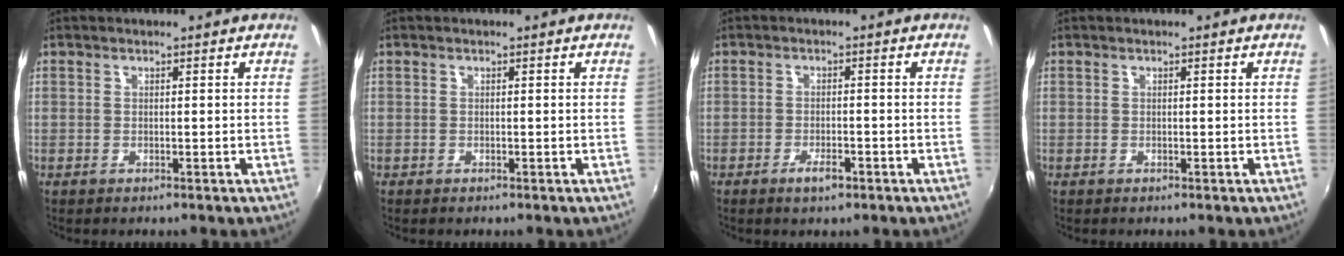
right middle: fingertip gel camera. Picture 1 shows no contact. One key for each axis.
{"total": 0.0}
{"total": 3.0, "fx": -1.9, "fy": 1.0, "fz": 2.0, "tx": -0.045, "ty": -0.003, "tz": -0.034}
{"total": 0.0}